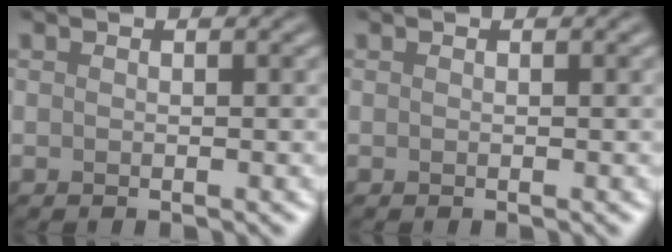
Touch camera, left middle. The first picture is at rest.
{"total": 0.0}